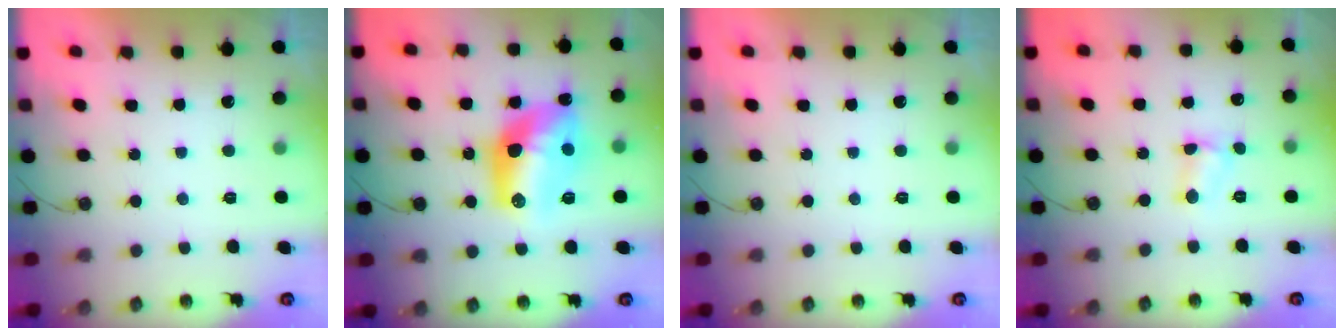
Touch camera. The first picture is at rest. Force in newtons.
{"total": 15.6, "press": 15.6, "slide": 1.1}
{"total": 0.0}
{"total": 4.5, "press": 4.4, "slide": 0.6}